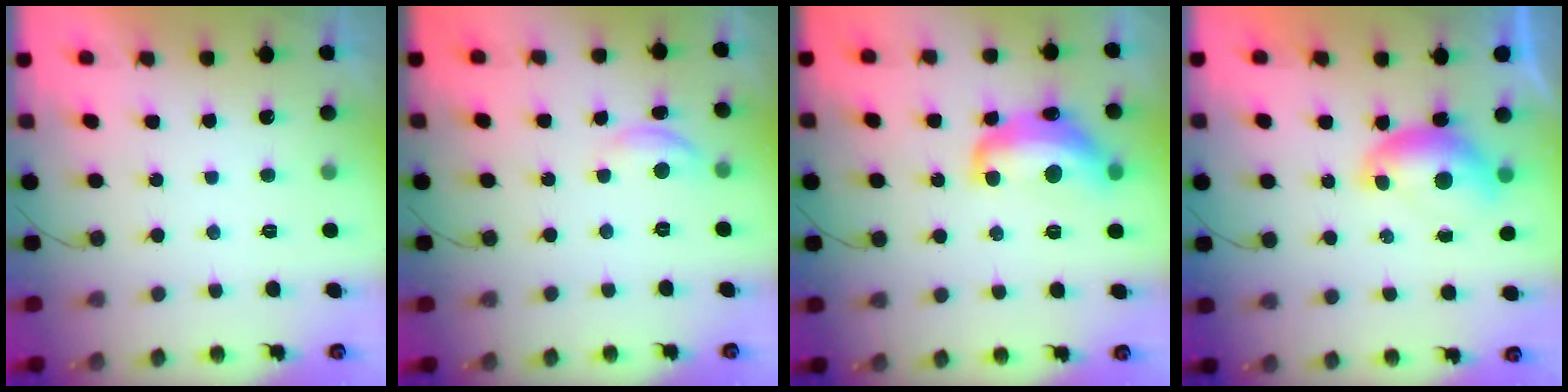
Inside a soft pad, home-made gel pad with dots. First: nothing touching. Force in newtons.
{"total": 6.0, "press": 6.0, "slide": 0.4}
{"total": 14.0, "press": 13.9, "slide": 1.0}
{"total": 7.3, "press": 7.3, "slide": 0.5}